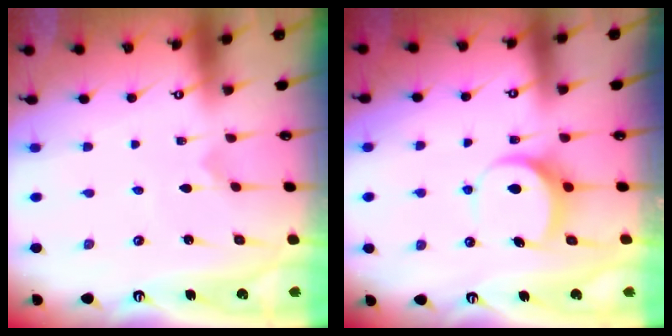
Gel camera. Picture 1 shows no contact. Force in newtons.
{"total": 7.2, "press": 7.1, "slide": 0.6}